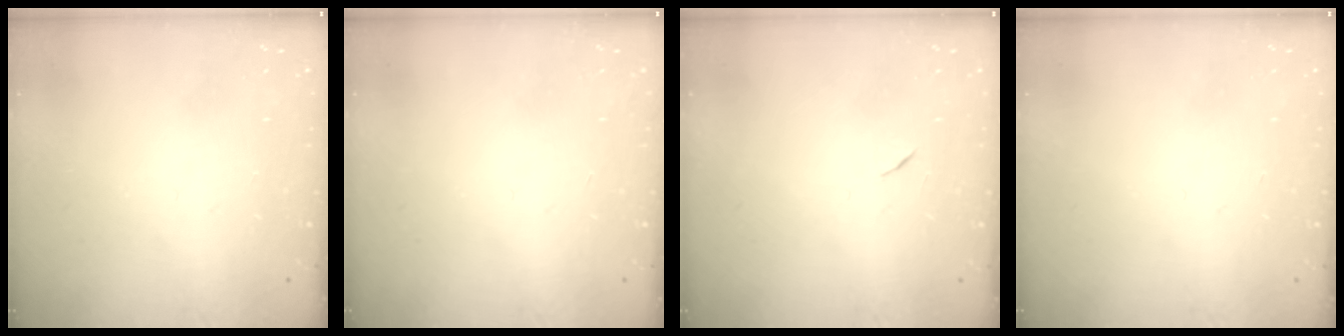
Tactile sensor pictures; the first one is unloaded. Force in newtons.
{"total": 0.0}
{"total": 5.3, "press": 4.8, "slide": 2.2}
{"total": 0.0}